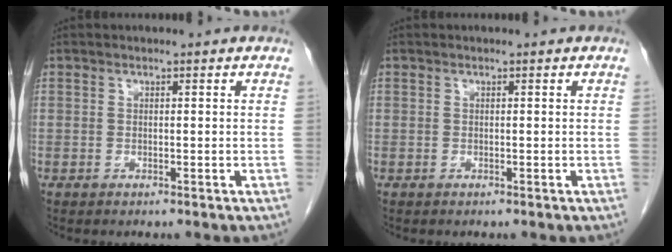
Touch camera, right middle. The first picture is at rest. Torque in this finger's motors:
{"motor_torque": [0.14, -0.48, 0.04, 0.01]}